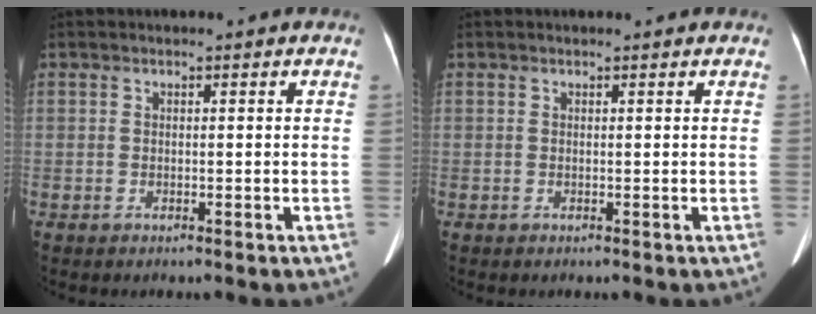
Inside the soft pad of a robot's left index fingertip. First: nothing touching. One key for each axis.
{"total": 0.6, "fx": 0.6, "fy": 0.1, "fz": 0.1, "tx": -0.006, "ty": 0.003, "tz": 0.005}